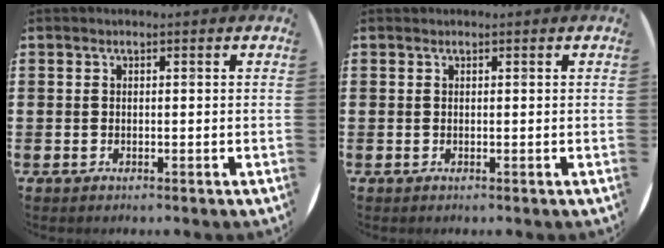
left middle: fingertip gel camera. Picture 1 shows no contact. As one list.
[{"total": 0.0}]